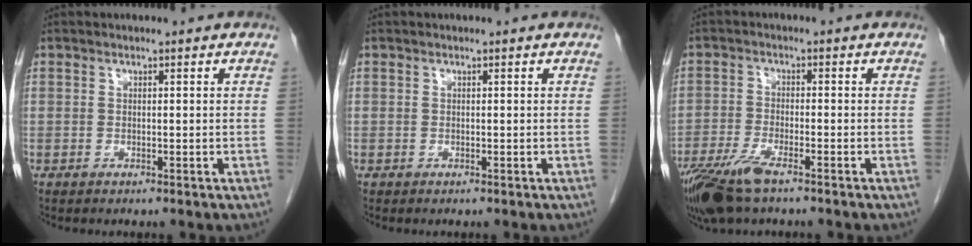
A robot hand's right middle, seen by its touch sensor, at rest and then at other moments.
{"total": 0.0}
{"total": 8.4, "force": [-5.8, 1.8, 5.7], "torque": [-0.116, -0.018, -0.106]}